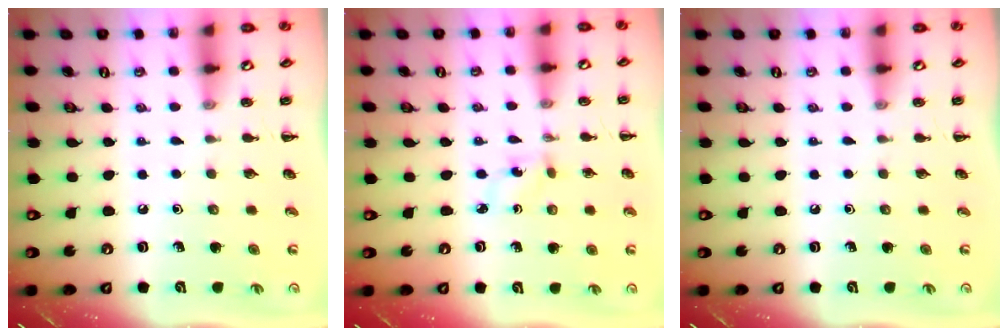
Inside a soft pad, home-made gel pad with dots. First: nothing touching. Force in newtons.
{"total": 2.5, "press": 2.4, "slide": 0.8}
{"total": 0.0}